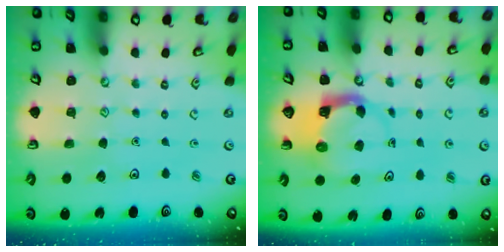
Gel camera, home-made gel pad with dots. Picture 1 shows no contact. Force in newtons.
{"total": 3.8, "press": 3.8, "slide": 0.2}